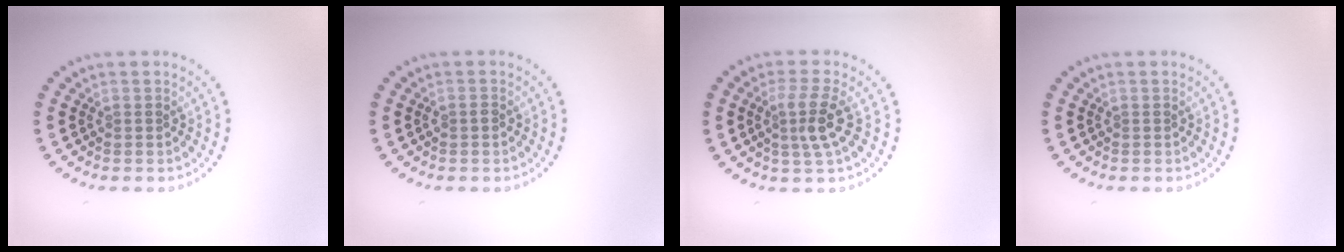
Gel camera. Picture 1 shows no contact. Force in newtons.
{"total": 0.8, "press": 0.8, "slide": 0.1}
{"total": 3.0, "press": 2.5, "slide": 1.6}
{"total": 0.0}